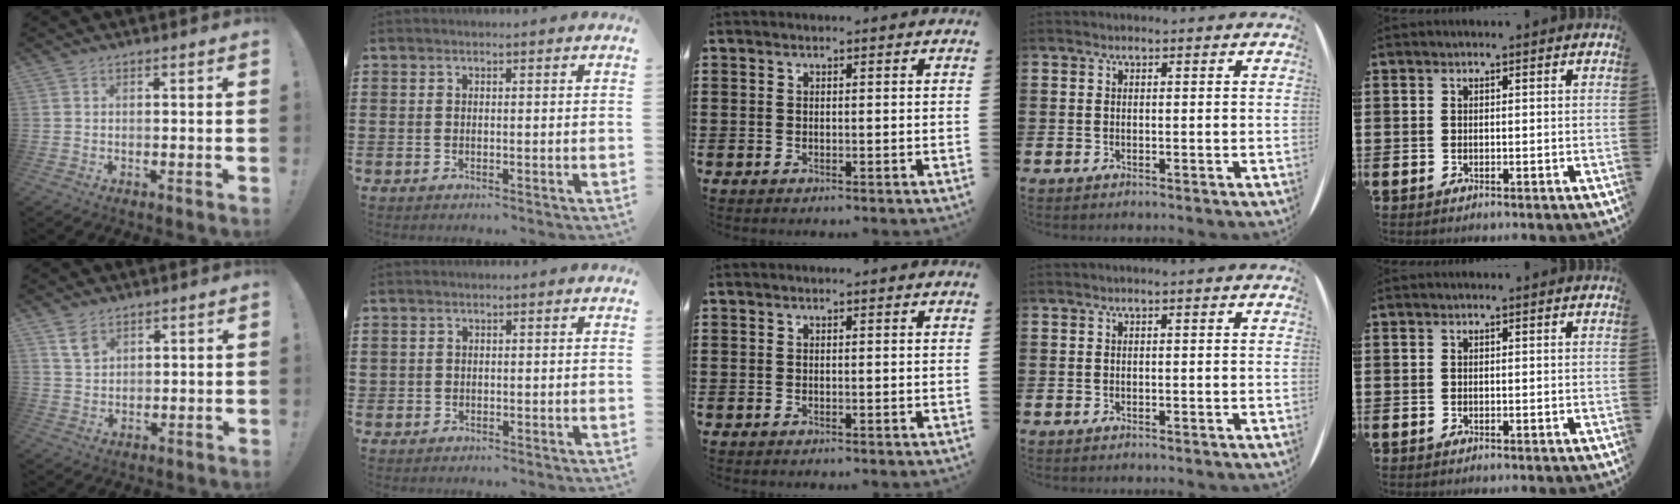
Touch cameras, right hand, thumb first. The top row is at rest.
{"thumb": {"total": 5.2, "force": [3.3, 3.4, 2.1], "torque": [-0.033, -0.016, 0.063]}, "index": {"total": 0.6, "force": [0.2, 0.6, -0.1], "torque": [0.002, 0.006, 0.003]}}